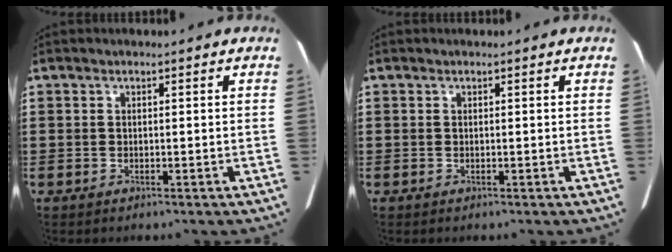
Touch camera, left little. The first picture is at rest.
{"total": 0.0}